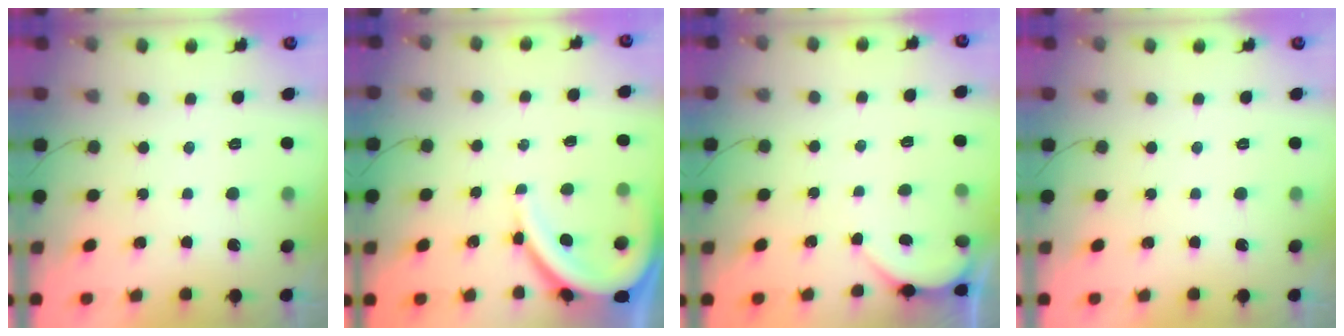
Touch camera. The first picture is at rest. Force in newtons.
{"total": 9.0, "press": 9.0, "slide": 1.0}
{"total": 1.9, "press": 1.9, "slide": 0.1}
{"total": 0.0}